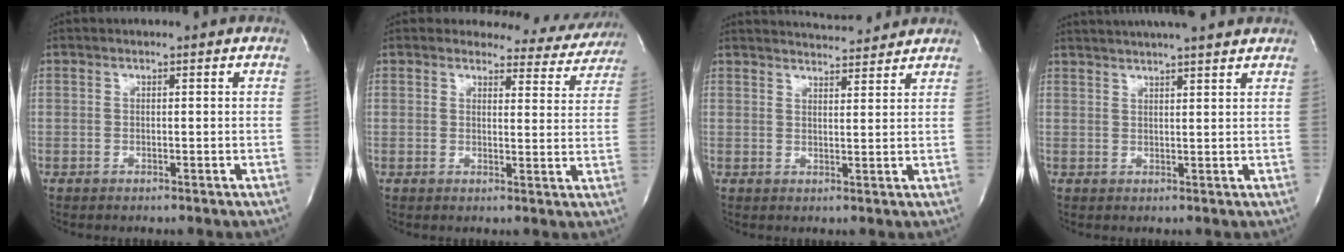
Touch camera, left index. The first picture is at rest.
{"total": 9.6, "force": [9.1, 3.1, 0.3], "torque": [0.025, -0.024, 0.080]}
{"total": 7.9, "force": [7.6, 0.8, 1.7], "torque": [-0.030, 0.011, 0.103]}
{"total": 13.8, "force": [12.3, 1.2, 6.2], "torque": [-0.103, 0.036, 0.169]}